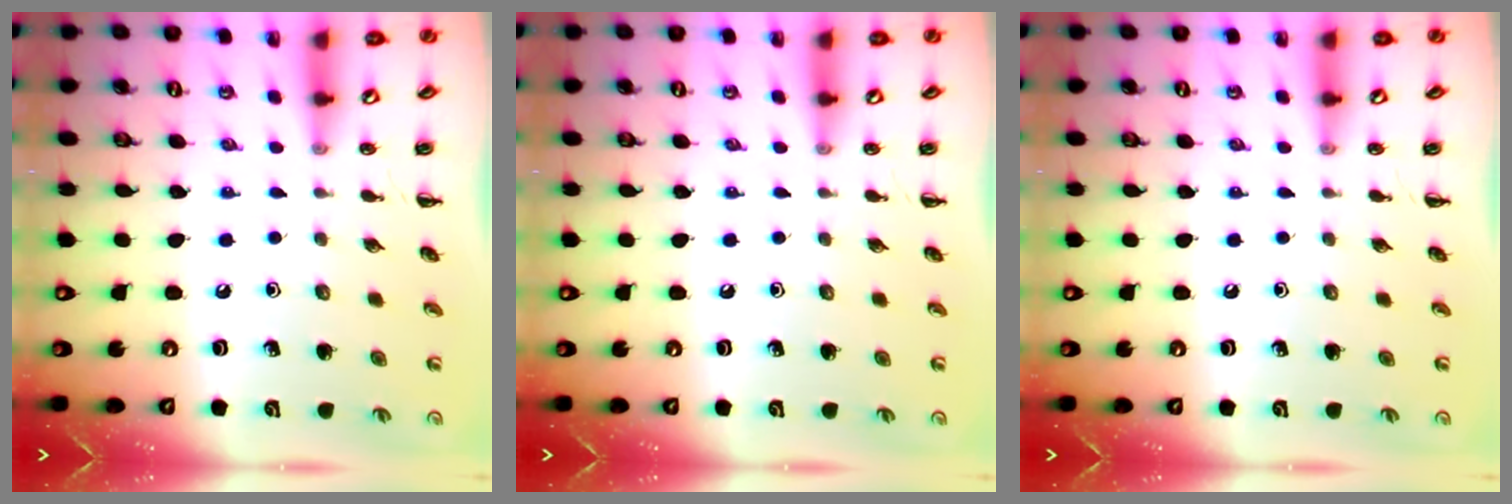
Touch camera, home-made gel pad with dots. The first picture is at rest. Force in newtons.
{"total": 0.0}
{"total": 0.0}